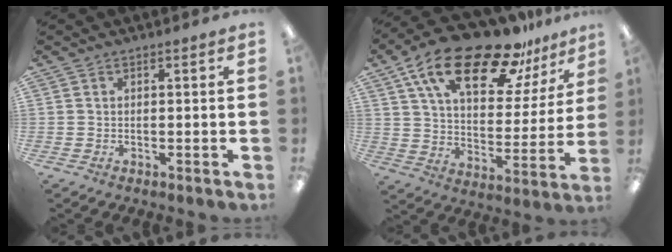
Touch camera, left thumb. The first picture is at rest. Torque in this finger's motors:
{"motor_torque": [0.55, 0.62, 1.70, -1.07, 0.39]}